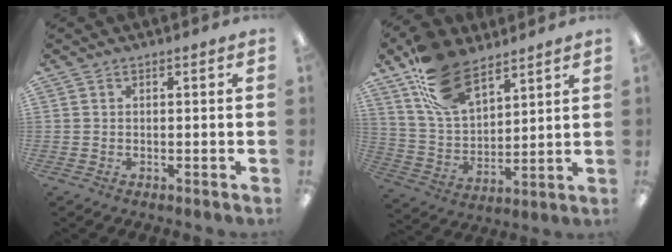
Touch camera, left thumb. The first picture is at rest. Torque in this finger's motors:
{"motor_torque": [0.46, 0.42, 1.20, -1.56, 0.11]}